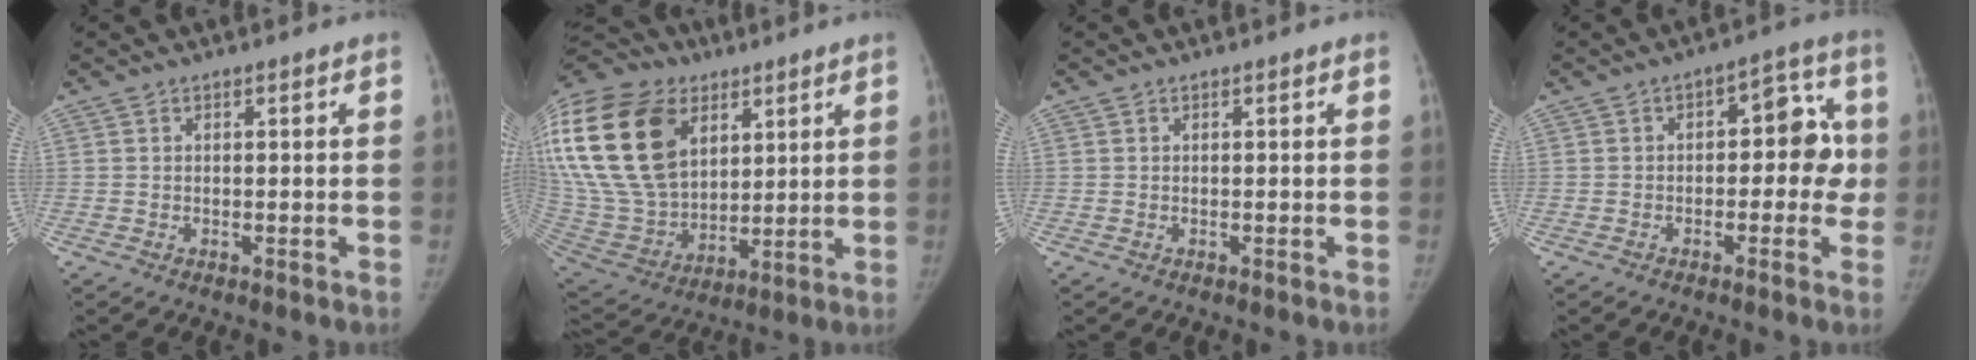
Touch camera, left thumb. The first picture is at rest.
{"total": 33.2, "force": [11.5, 22.3, 21.8], "torque": [-0.485, 0.020, 0.229]}
{"total": 0.0}
{"total": 9.8, "force": [-0.6, 5.8, 7.8], "torque": [-0.045, 0.038, -0.018]}